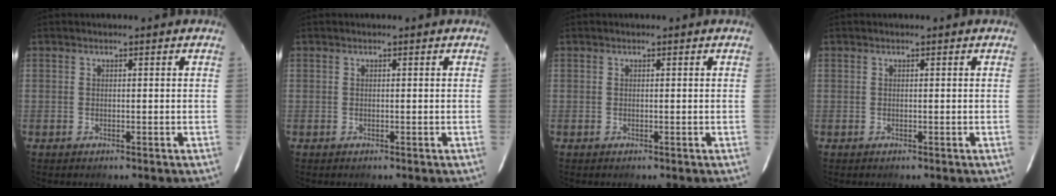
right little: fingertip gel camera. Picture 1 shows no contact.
{"total": 0.0}
{"total": 0.0}
{"total": 0.0}